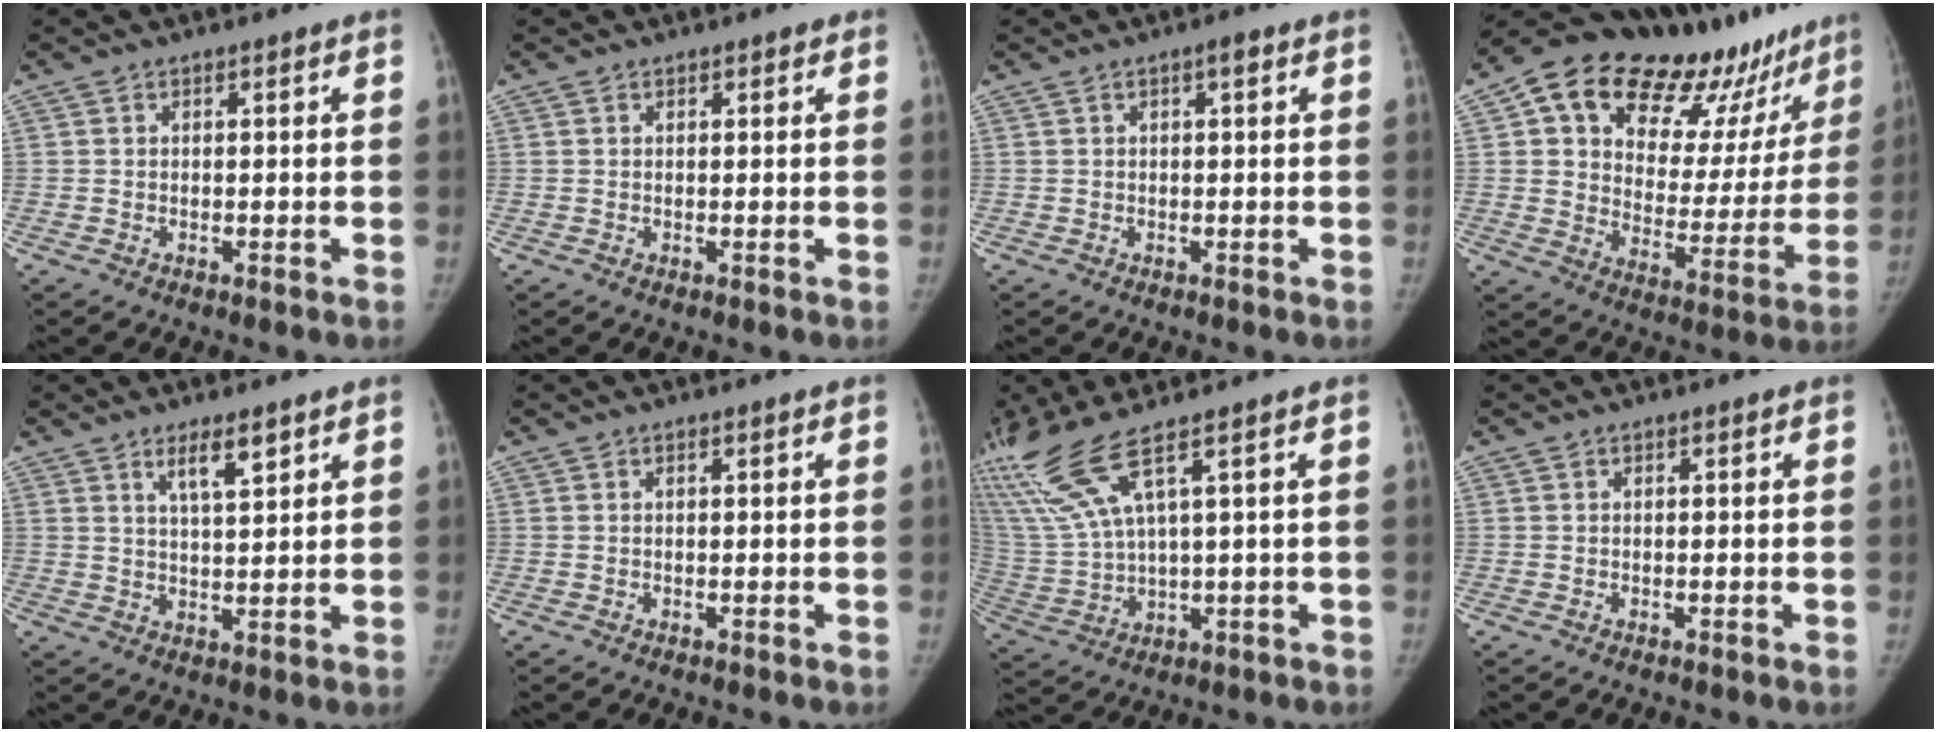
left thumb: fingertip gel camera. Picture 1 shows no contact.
{"total": 0.8, "force": [0.5, 0.5, 0.3], "torque": [0.003, -0.002, 0.003]}
{"total": 1.2, "force": [0.5, 0.4, 1.1], "torque": [-0.015, 0.003, 0.003]}
{"total": 26.5, "force": [18.0, 13.9, 13.6], "torque": [-0.164, -0.052, 0.265]}
{"total": 5.3, "force": [3.3, 1.2, 3.9], "torque": [-0.059, -0.026, 0.060]}
{"total": 0.0}
{"total": 12.5, "force": [7.6, 0.7, 9.9], "torque": [-0.246, -0.024, 0.169]}
{"total": 0.0}